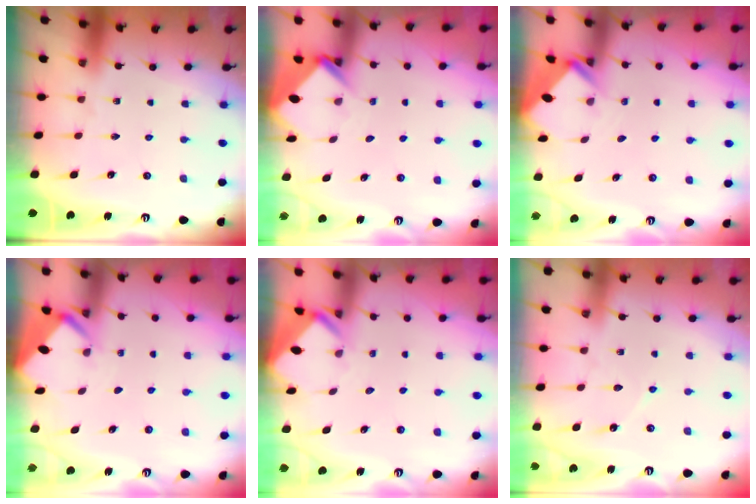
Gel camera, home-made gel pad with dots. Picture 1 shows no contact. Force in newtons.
{"total": 3.9, "press": 3.9, "slide": 0.4}
{"total": 2.6, "press": 2.6, "slide": 0.2}
{"total": 2.9, "press": 2.9, "slide": 0.2}
{"total": 2.4, "press": 2.4, "slide": 0.1}
{"total": 3.3, "press": 3.3, "slide": 0.4}